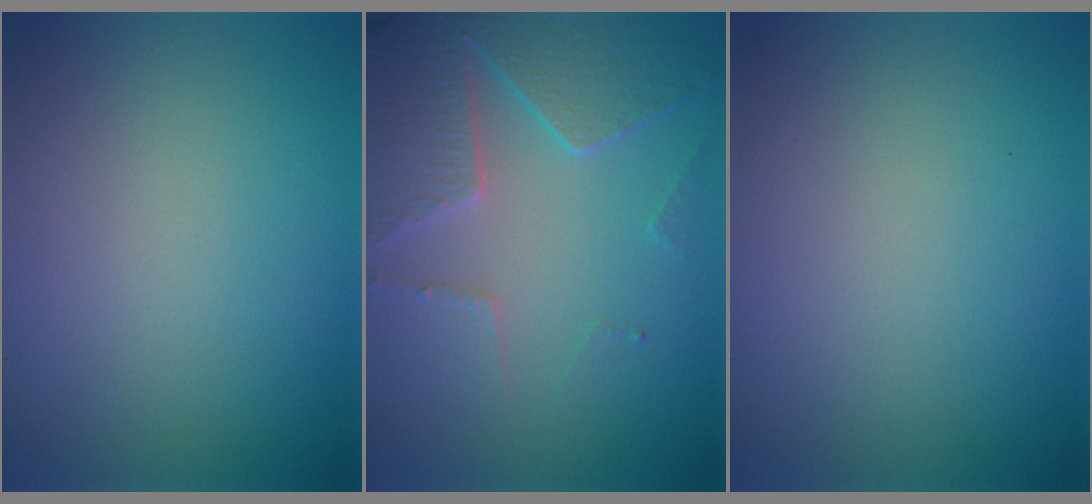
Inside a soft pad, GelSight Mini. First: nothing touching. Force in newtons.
{"total": 4.5, "press": 4.3, "slide": 1.4}
{"total": 0.0}